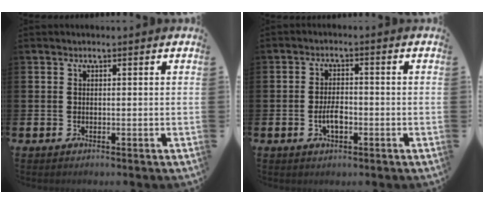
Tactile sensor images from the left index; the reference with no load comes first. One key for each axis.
{"total": 3.1, "fx": -0.9, "fy": 1.5, "fz": 2.5, "tx": -0.033, "ty": -0.002, "tz": -0.020}